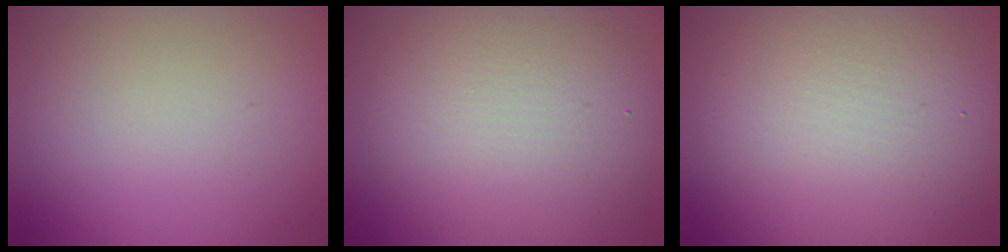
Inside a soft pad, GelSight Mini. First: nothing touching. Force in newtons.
{"total": 8.1, "press": 8.1, "slide": 0.3}
{"total": 11.8, "press": 11.8, "slide": 0.5}